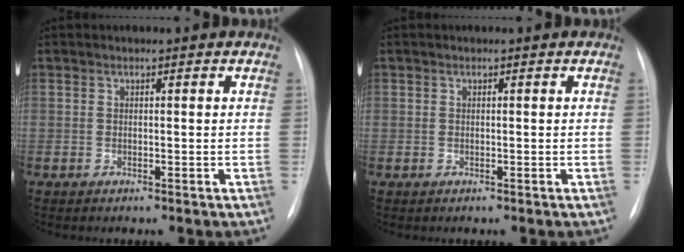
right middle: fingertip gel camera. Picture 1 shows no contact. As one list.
[{"total": 0.7, "force": [0.0, 0.7, -0.1], "torque": [0.005, 0.005, -0.004]}]